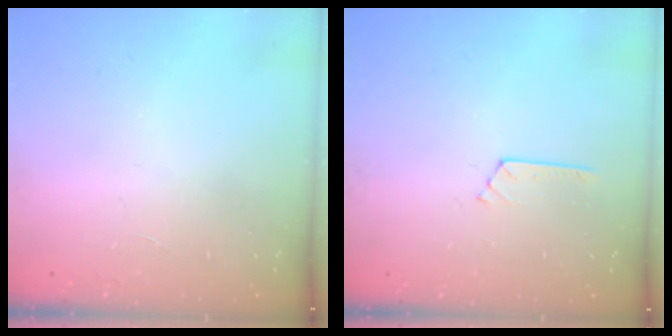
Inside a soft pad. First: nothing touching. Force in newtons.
{"total": 2.5, "press": 2.5, "slide": 0.3}